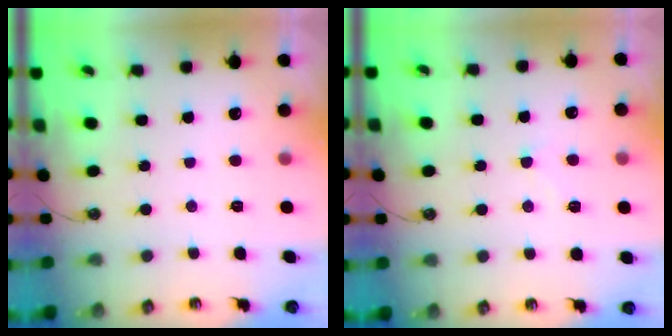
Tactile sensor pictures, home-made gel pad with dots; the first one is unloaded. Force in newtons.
{"total": 0.8, "press": 0.6, "slide": 0.5}